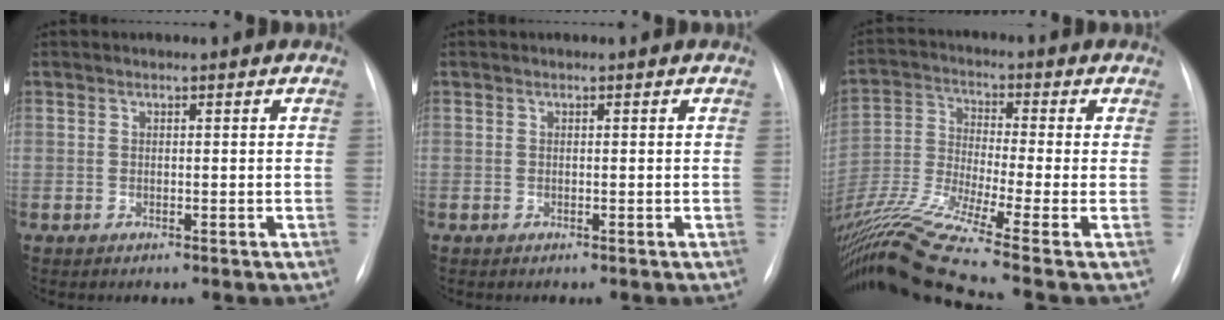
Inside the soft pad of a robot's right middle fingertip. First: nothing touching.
{"total": 0.0}
{"total": 15.9, "force": [-11.9, -2.4, 10.3], "torque": [-0.217, -0.023, -0.222]}